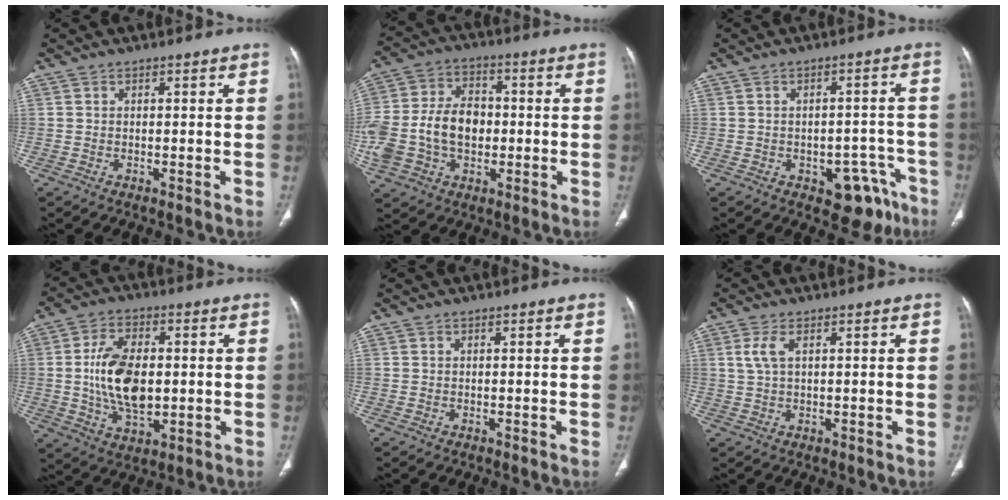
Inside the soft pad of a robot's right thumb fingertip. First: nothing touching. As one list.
[{"total": 16.4, "force": [-1.8, 11.8, 11.2], "torque": [-0.228, 0.028, -0.027]}, {"total": 9.0, "force": [-5.1, 5.2, 5.3], "torque": [-0.026, 0.039, -0.058]}, {"total": 13.2, "force": [0.1, 7.7, 10.7], "torque": [-0.186, -0.001, 0.009]}, {"total": 0.0}, {"total": 3.3, "force": [1.1, 1.4, 2.7], "torque": [-0.072, 0.008, 0.028]}]